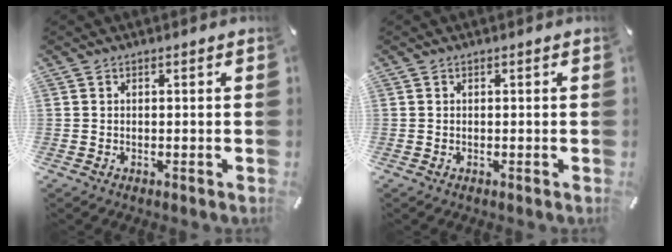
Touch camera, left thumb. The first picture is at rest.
{"total": 0.0}